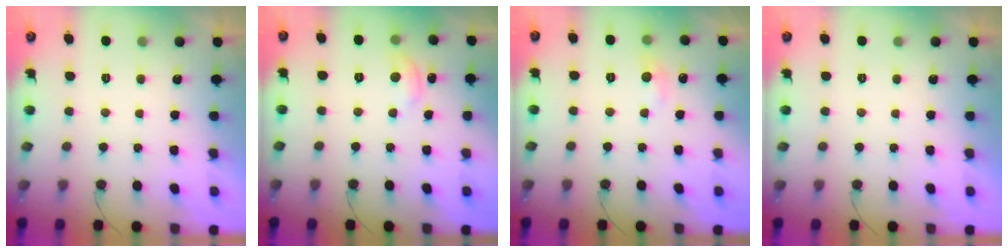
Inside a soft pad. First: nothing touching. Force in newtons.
{"total": 5.4, "press": 5.4, "slide": 0.5}
{"total": 5.8, "press": 5.7, "slide": 0.8}
{"total": 0.0}